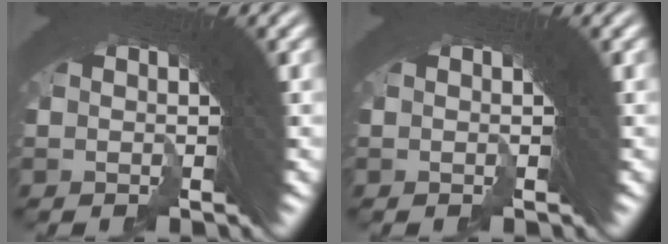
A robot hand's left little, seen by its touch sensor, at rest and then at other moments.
{"total": 0.0}